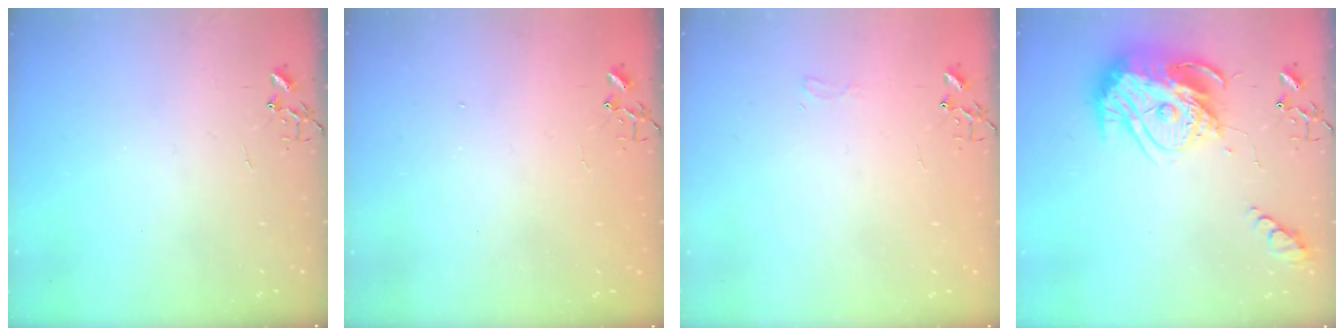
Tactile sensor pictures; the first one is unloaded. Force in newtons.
{"total": 1.2, "press": 1.2, "slide": 0.1}
{"total": 6.0, "press": 6.0, "slide": 0.4}
{"total": 19.3, "press": 19.2, "slide": 1.7}